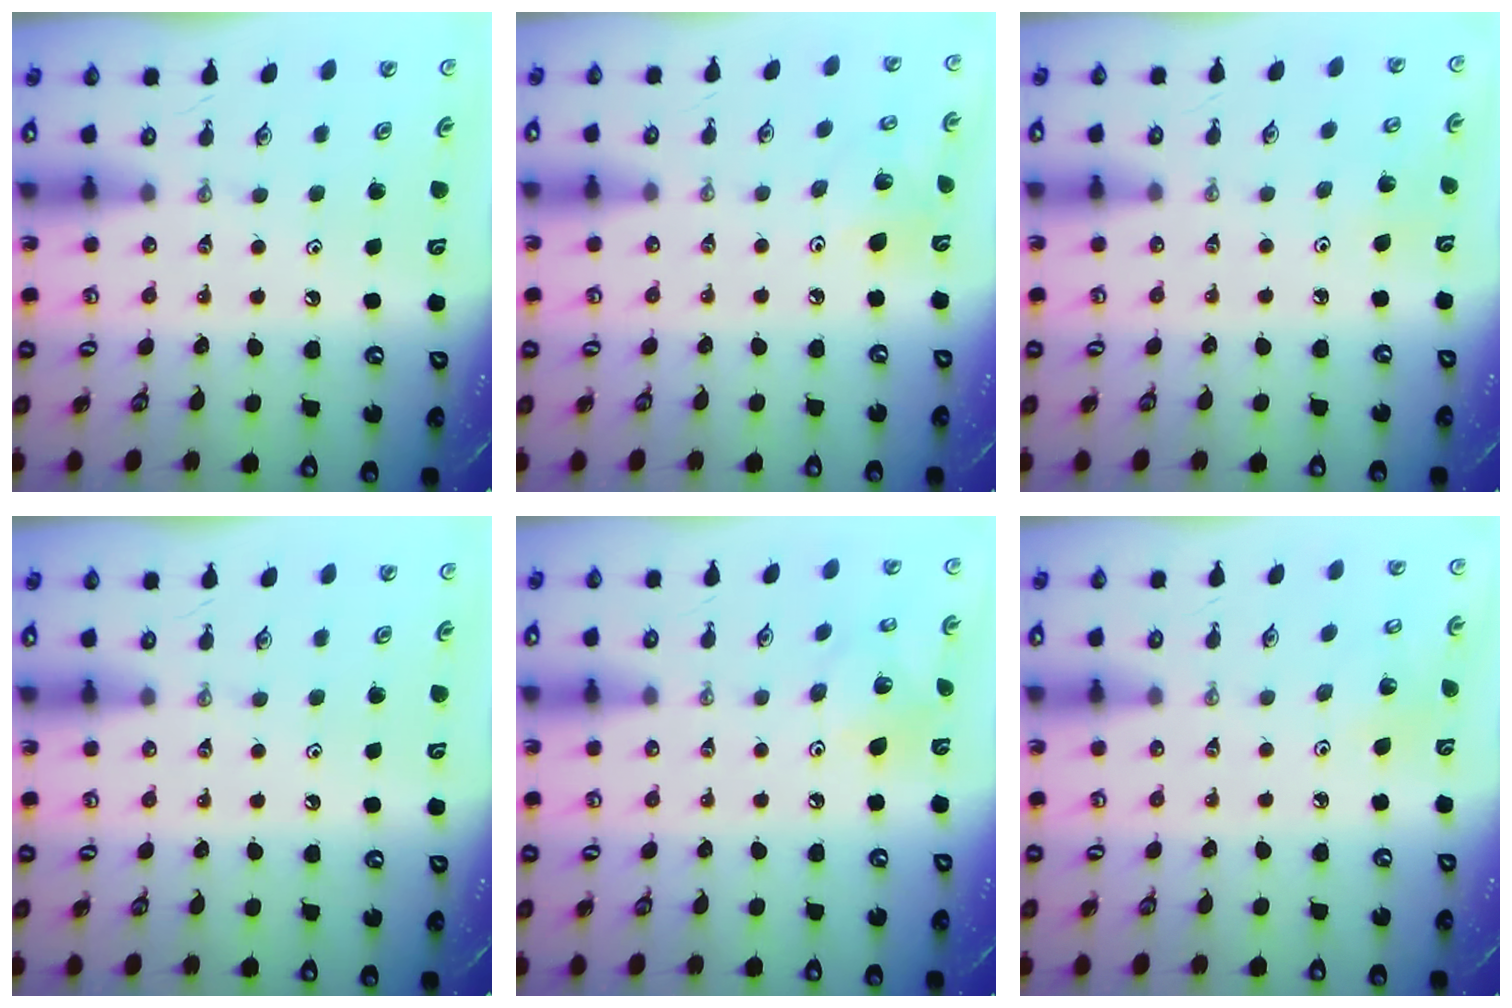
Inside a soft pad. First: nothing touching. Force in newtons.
{"total": 7.9, "press": 7.7, "slide": 1.6}
{"total": 4.6, "press": 4.6, "slide": 0.3}
{"total": 0.0}
{"total": 7.8, "press": 7.7, "slide": 0.5}
{"total": 3.1, "press": 3.1, "slide": 0.2}